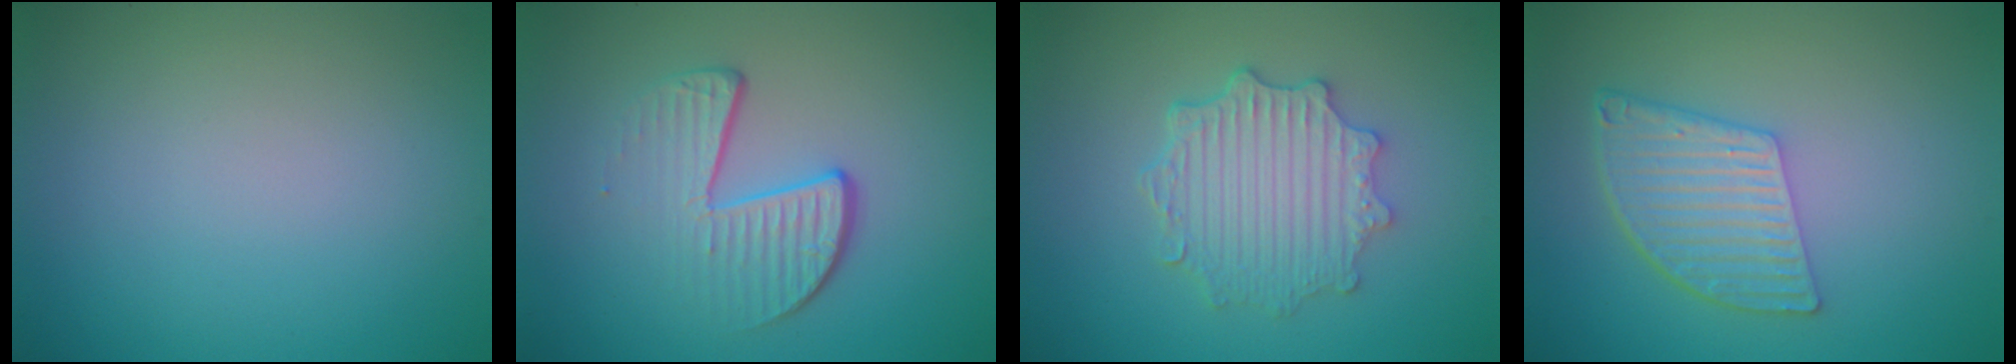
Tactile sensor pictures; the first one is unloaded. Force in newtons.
{"total": 4.1, "press": 2.7, "slide": 3.2}
{"total": 4.6, "press": 3.8, "slide": 2.6}
{"total": 5.2, "press": 3.8, "slide": 3.6}